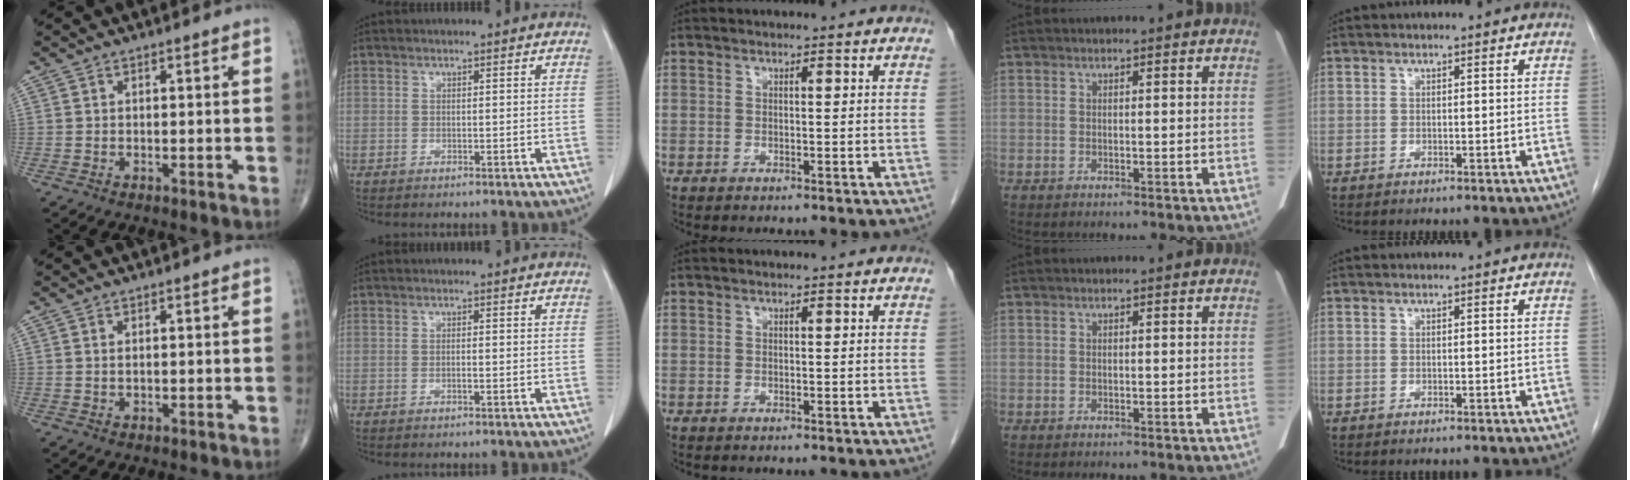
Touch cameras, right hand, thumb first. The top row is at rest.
{"thumb": {"total": 0.6, "force": [0.2, 0.2, 0.5], "torque": [-0.011, 0.000, 0.006]}, "index": {"total": 0.7, "force": [-0.2, 0.1, 0.7], "torque": [-0.014, 0.001, -0.003]}}